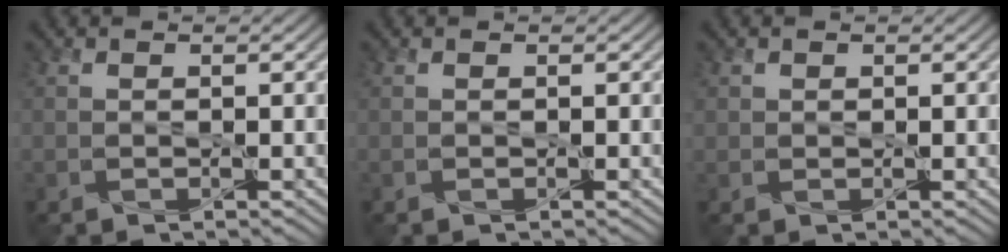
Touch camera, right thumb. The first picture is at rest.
{"total": 0.0}
{"total": 1.0, "force": [0.4, 0.9, 0.1], "torque": [-0.009, -0.002, 0.009]}